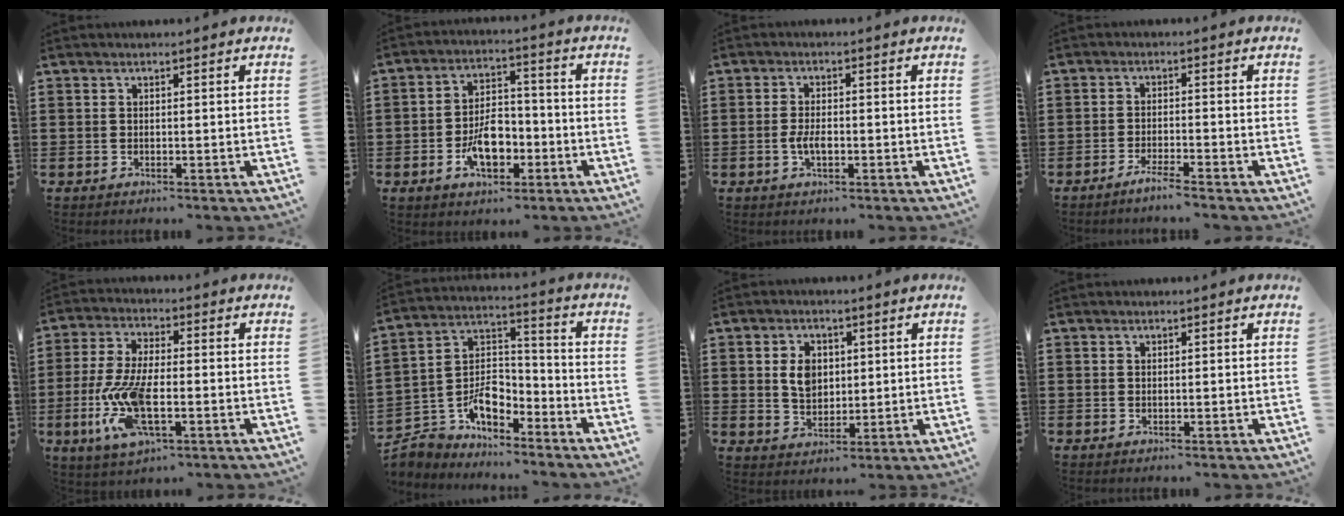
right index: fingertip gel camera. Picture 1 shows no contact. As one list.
[{"total": 7.8, "force": [-3.0, 4.5, 5.7], "torque": [-0.106, 0.008, -0.056]}, {"total": 3.0, "force": [-0.8, 1.4, 2.6], "torque": [-0.062, -0.002, -0.019]}, {"total": 2.6, "force": [-2.3, -0.2, 1.2], "torque": [-0.020, 0.003, -0.043]}, {"total": 11.2, "force": [-3.3, 4.4, 9.8], "torque": [-0.228, -0.014, -0.064]}, {"total": 7.9, "force": [-4.8, 5.0, 3.7], "torque": [-0.085, 0.008, -0.091]}, {"total": 4.8, "force": [0.8, 3.5, 3.1], "torque": [-0.072, 0.013, 0.012]}, {"total": 0.0}]